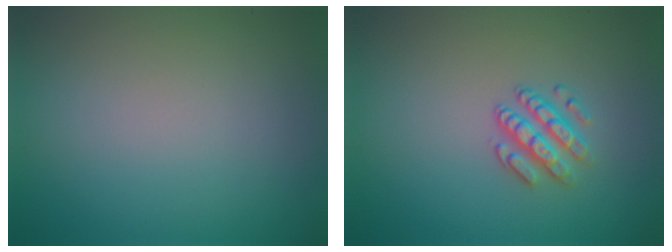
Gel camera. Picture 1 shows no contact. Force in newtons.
{"total": 2.7, "press": 2.4, "slide": 1.2}